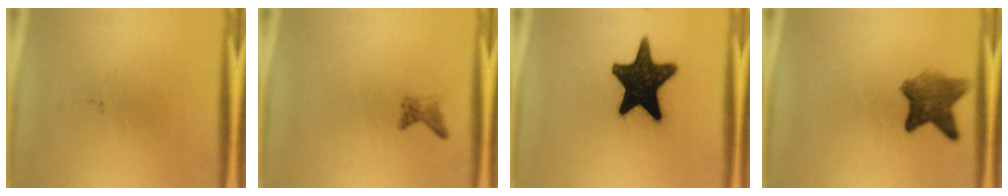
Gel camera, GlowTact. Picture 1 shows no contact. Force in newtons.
{"total": 1.2}
{"total": 18.2}
{"total": 6.3}